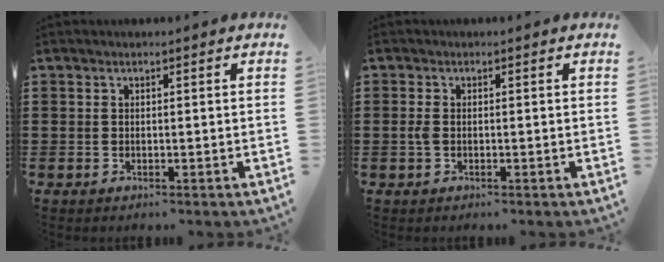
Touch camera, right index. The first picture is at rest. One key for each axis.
{"total": 1.5, "fx": -0.2, "fy": 0.8, "fz": 1.3, "tx": -0.040, "ty": -0.003, "tz": -0.010}